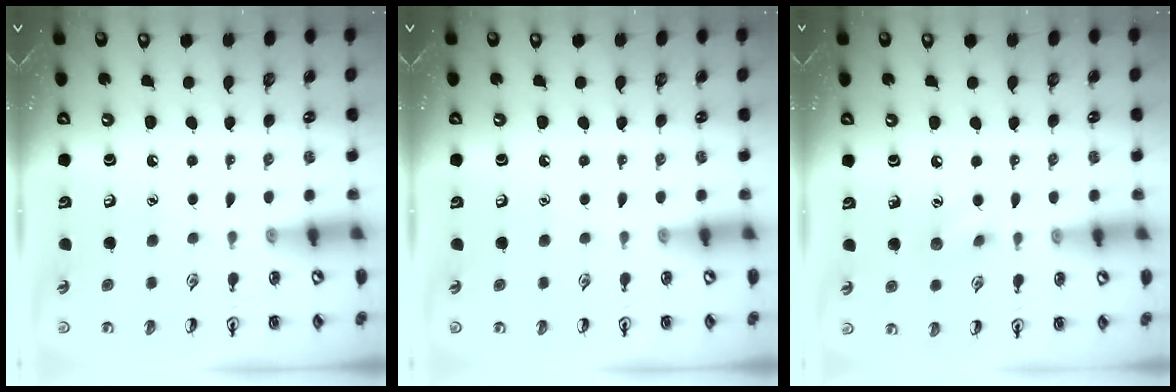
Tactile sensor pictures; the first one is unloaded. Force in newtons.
{"total": 0.0}
{"total": 6.3, "press": 6.1, "slide": 1.8}